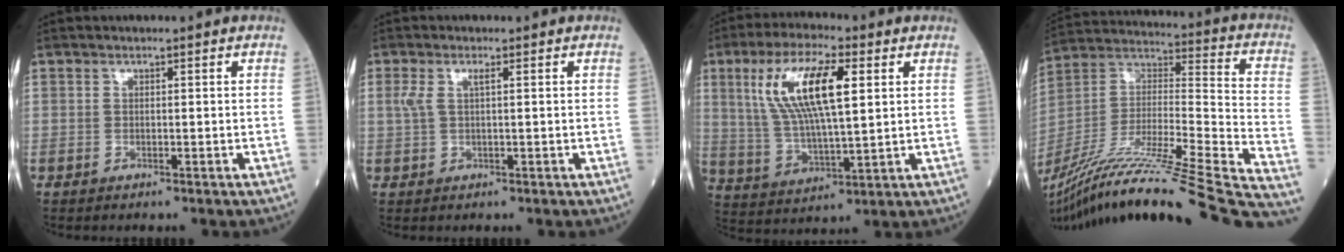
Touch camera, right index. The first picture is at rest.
{"total": 2.3, "force": [0.8, 0.5, 2.1], "torque": [-0.058, 0.018, 0.020]}
{"total": 13.8, "force": [4.2, 3.2, 12.7], "torque": [-0.261, 0.013, 0.080]}
{"total": 37.2, "force": [-30.7, 0.4, 21.1], "torque": [-0.285, -0.060, -0.477]}